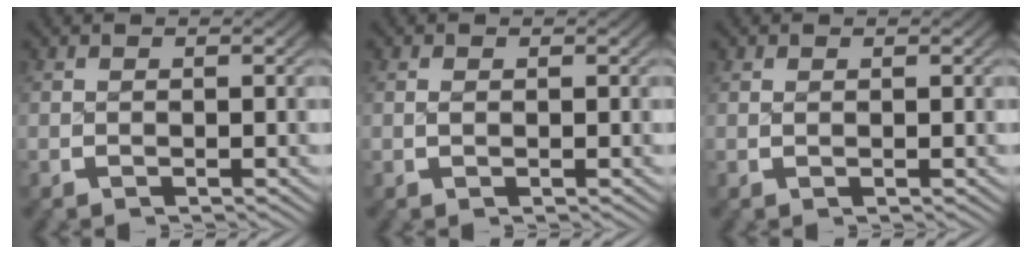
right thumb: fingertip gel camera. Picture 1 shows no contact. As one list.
[{"total": 0.0}, {"total": 0.0}]